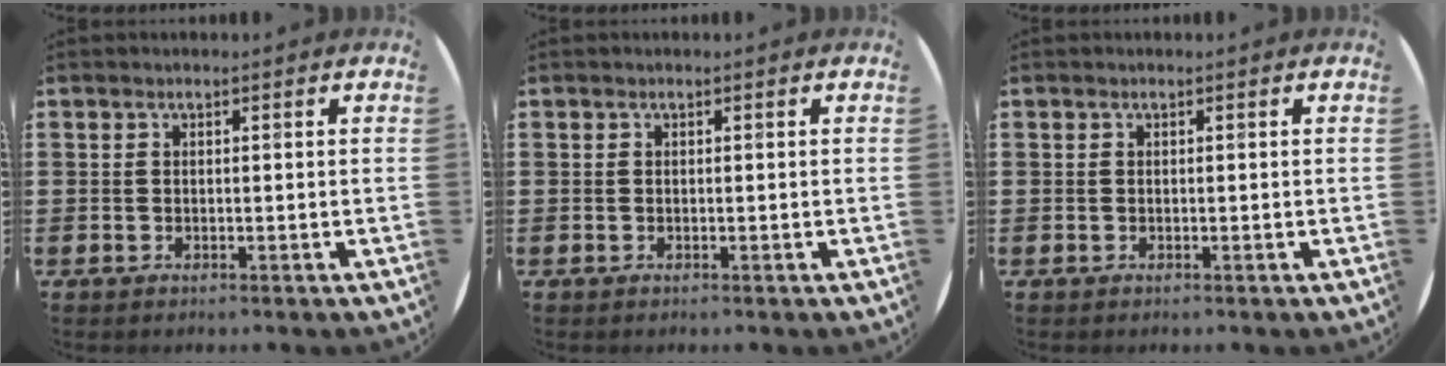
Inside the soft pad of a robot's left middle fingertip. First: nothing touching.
{"total": 0.0}
{"total": 0.0}